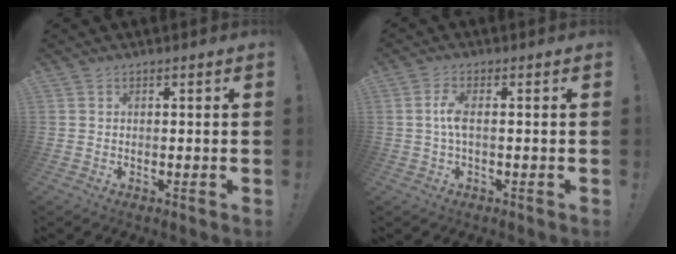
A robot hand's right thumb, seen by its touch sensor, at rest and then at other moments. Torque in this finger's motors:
{"motor_torque": [0.03, 0.03, 0.63, -1.29, 0.18]}